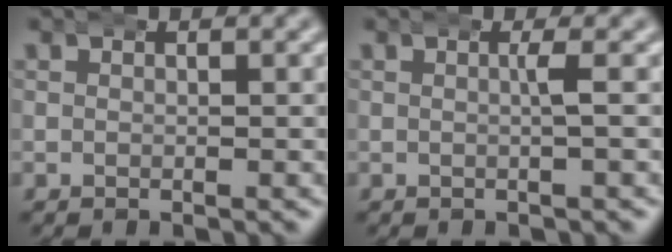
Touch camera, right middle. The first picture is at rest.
{"total": 0.9, "force": [0.1, -0.5, 0.7], "torque": [-0.016, -0.004, 0.003]}